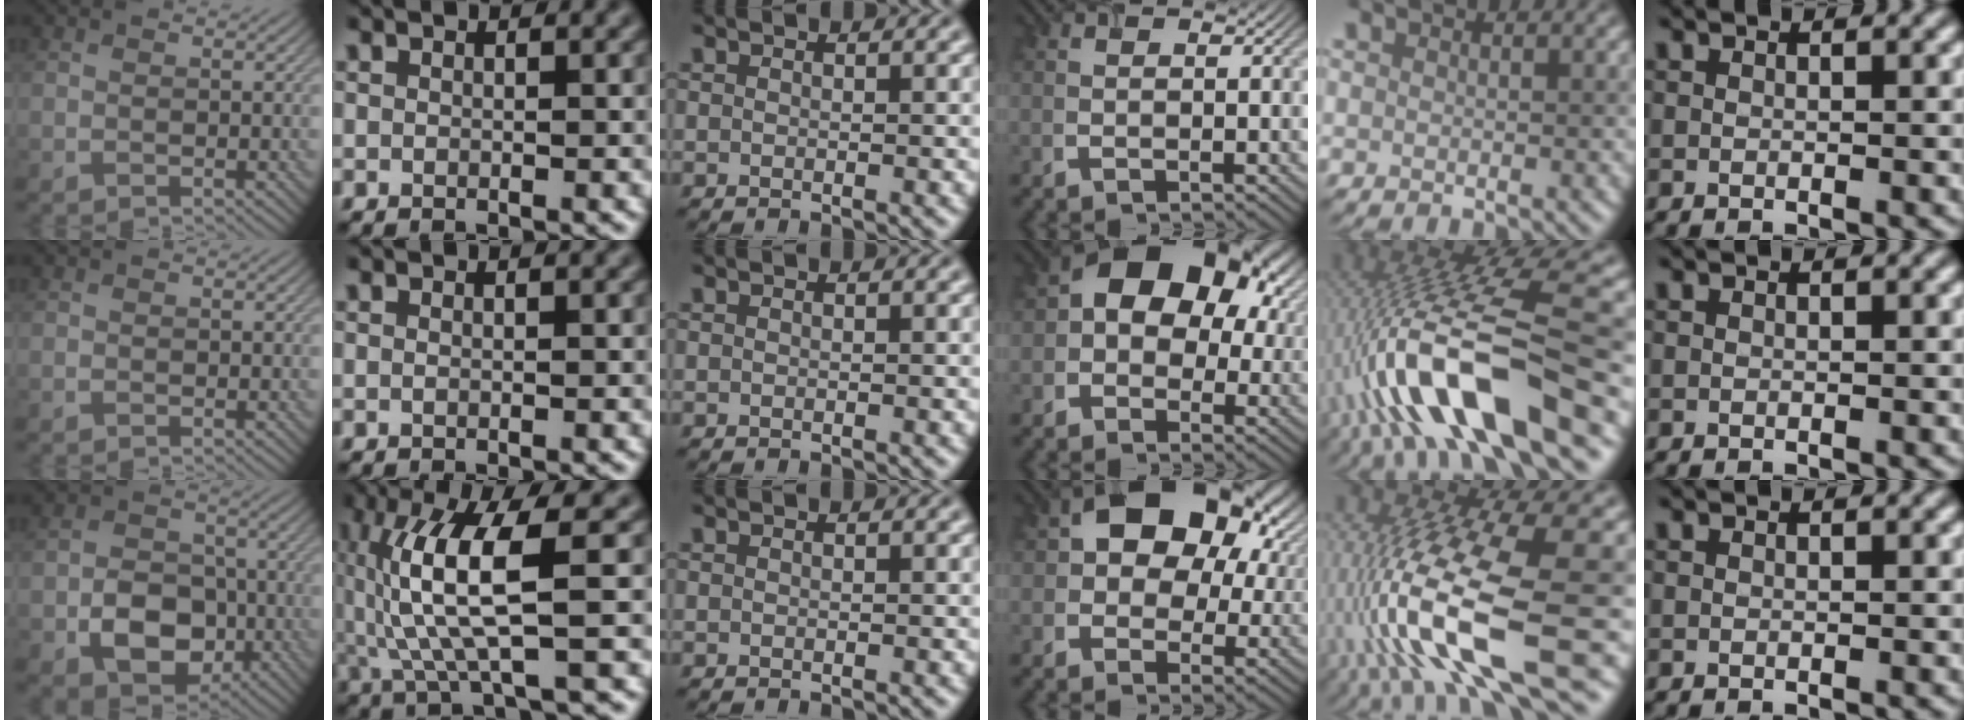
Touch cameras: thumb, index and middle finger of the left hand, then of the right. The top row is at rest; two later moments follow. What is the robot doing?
{"motion": "extract", "object": "airpods case & airpods"}